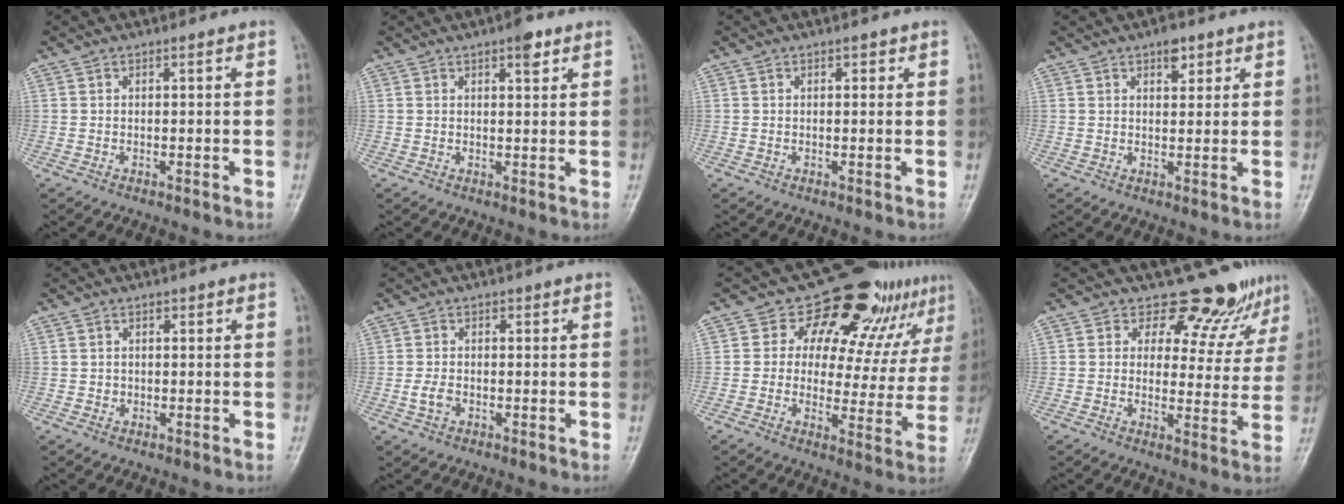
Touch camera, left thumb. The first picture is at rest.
{"total": 3.1, "force": [1.9, 1.2, 2.2], "torque": [-0.022, -0.007, 0.024]}
{"total": 0.8, "force": [0.4, 0.5, 0.5], "torque": [0.001, 0.000, 0.003]}
{"total": 3.4, "force": [2.0, 1.8, 2.1], "torque": [-0.015, -0.008, 0.029]}
{"total": 0.9, "force": [0.0, 0.9, 0.1], "torque": [0.005, 0.003, -0.001]}
{"total": 2.6, "force": [-0.8, 1.8, 1.7], "torque": [-0.033, 0.002, -0.016]}
{"total": 17.5, "force": [11.3, 8.8, 10.0], "torque": [-0.077, -0.053, 0.139]}
{"total": 10.6, "force": [9.0, 5.0, 2.4], "torque": [0.013, -0.066, 0.102]}